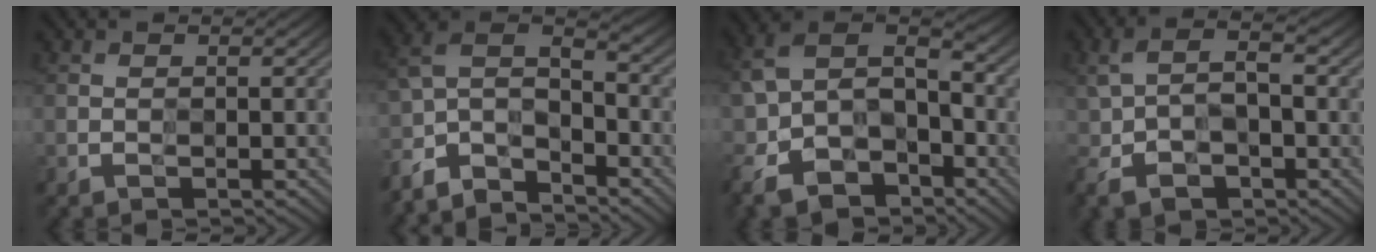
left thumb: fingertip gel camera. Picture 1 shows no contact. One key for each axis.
{"total": 8.5, "fx": -7.2, "fy": 2.9, "fz": 3.6, "tx": -0.071, "ty": 0.001, "tz": -0.158}
{"total": 13.3, "fx": -6.8, "fy": 8.8, "fz": 7.3, "tx": -0.187, "ty": -0.041, "tz": -0.120}
{"total": 6.8, "fx": -2.3, "fy": 4.3, "fz": 4.7, "tx": -0.106, "ty": -0.001, "tz": -0.044}